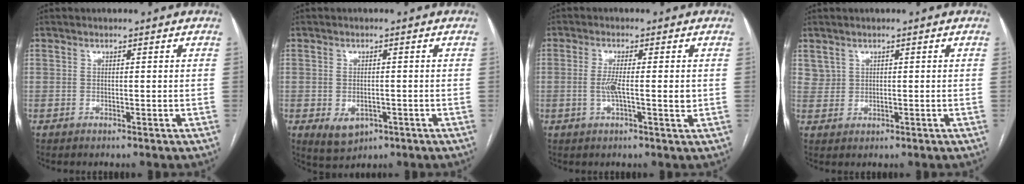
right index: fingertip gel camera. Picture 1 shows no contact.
{"total": 4.2, "force": [-1.4, 3.0, 2.5], "torque": [-0.043, -0.003, -0.008]}
{"total": 4.9, "force": [-0.2, 0.9, 4.8], "torque": [-0.090, -0.002, -0.006]}
{"total": 2.4, "force": [1.6, 1.8, 0.3], "torque": [0.003, 0.005, 0.032]}